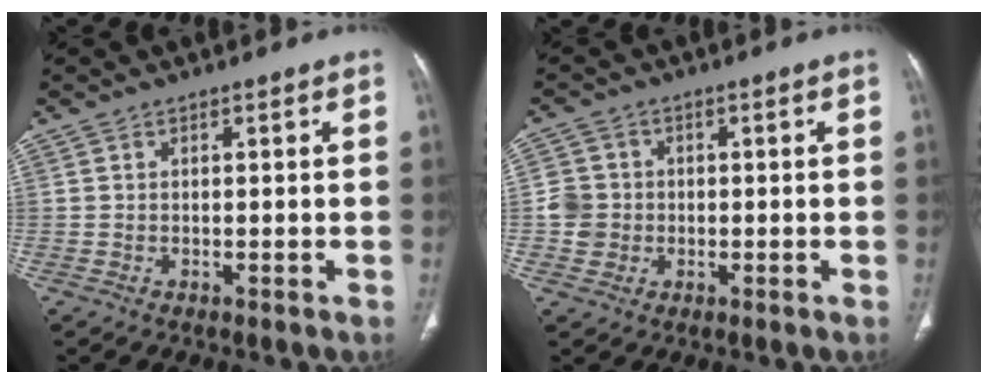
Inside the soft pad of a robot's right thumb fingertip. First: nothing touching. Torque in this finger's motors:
{"motor_torque": [0.44, 0.40, 0.33, 0.17, 0.08]}